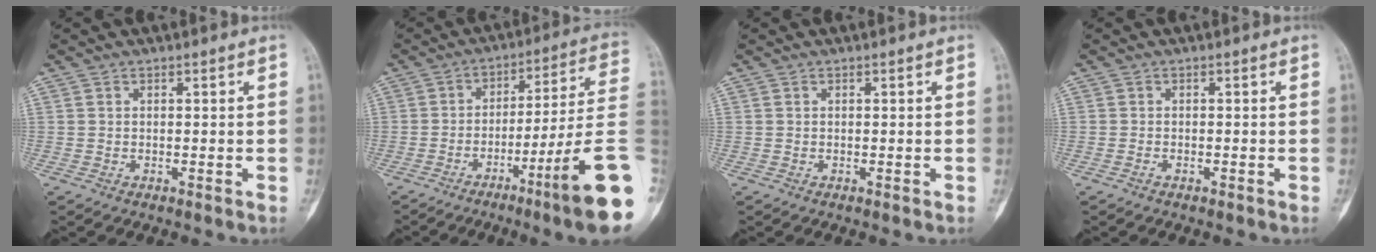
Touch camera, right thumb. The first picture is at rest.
{"total": 18.4, "force": [-6.8, -0.2, 17.0], "torque": [-0.217, 0.027, -0.109]}
{"total": 0.0}
{"total": 0.5, "force": [-0.4, 0.2, 0.3], "torque": [-0.009, 0.003, -0.008]}